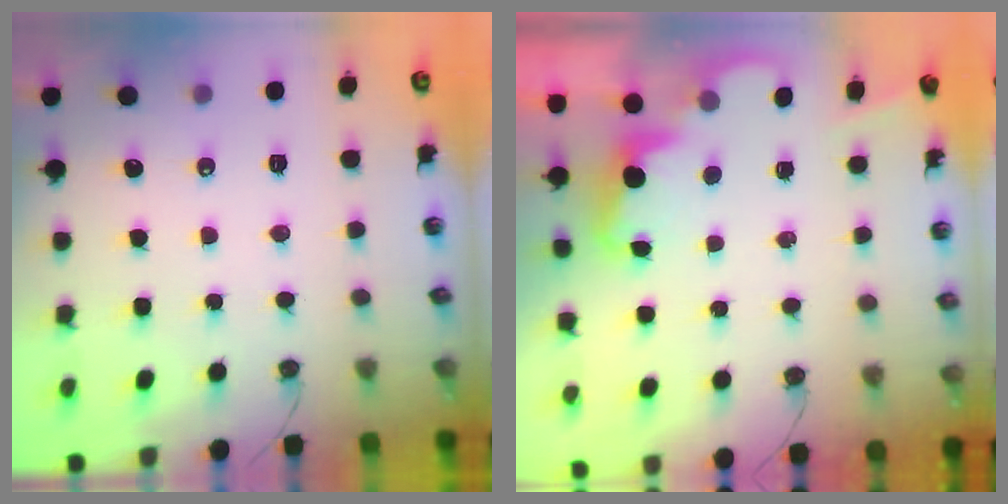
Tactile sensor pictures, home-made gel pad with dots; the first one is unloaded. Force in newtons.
{"total": 2.5, "press": 2.4, "slide": 0.5}